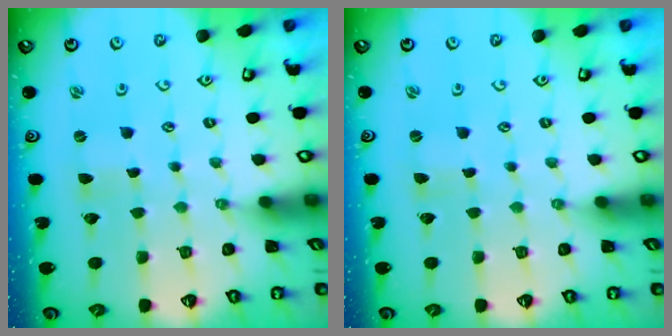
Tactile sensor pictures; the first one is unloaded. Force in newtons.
{"total": 0.0}